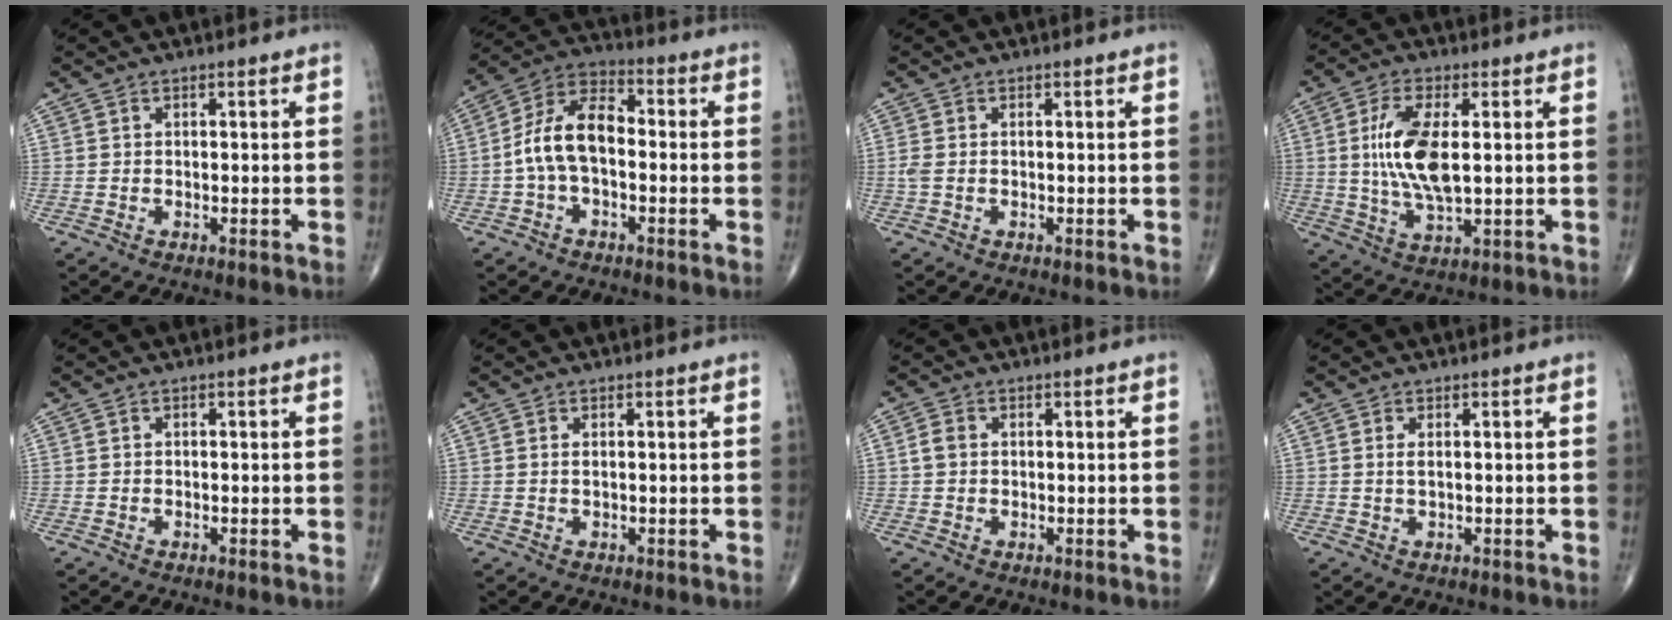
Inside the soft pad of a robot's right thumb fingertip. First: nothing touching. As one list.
[{"total": 10.9, "force": [-1.1, 6.1, 9.0], "torque": [-0.167, 0.040, -0.030]}, {"total": 1.4, "force": [-0.1, 0.8, 1.2], "torque": [-0.037, 0.002, -0.003]}, {"total": 11.6, "force": [1.3, 4.7, 10.5], "torque": [-0.215, -0.011, 0.027]}, {"total": 0.0}, {"total": 0.6, "force": [0.2, 0.2, 0.5], "torque": [-0.017, 0.002, 0.004]}, {"total": 2.2, "force": [0.2, 1.7, 1.4], "torque": [-0.027, 0.006, 0.004]}, {"total": 1.1, "force": [0.3, 0.3, 1.0], "torque": [-0.026, -0.001, 0.008]}]